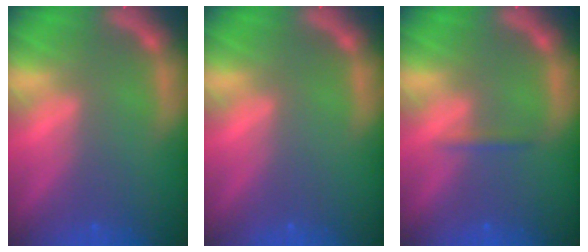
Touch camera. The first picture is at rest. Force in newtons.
{"total": 0.0}
{"total": 0.9}